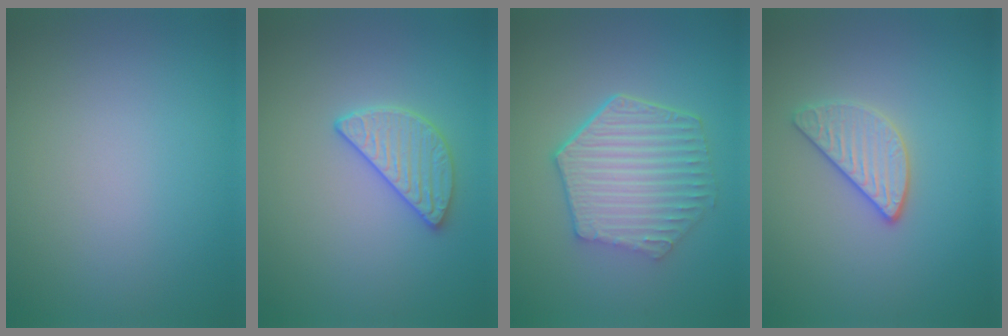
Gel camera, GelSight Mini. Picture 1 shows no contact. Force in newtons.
{"total": 2.8, "press": 2.7, "slide": 0.7}
{"total": 6.5, "press": 4.9, "slide": 4.3}
{"total": 2.8, "press": 2.7, "slide": 0.9}